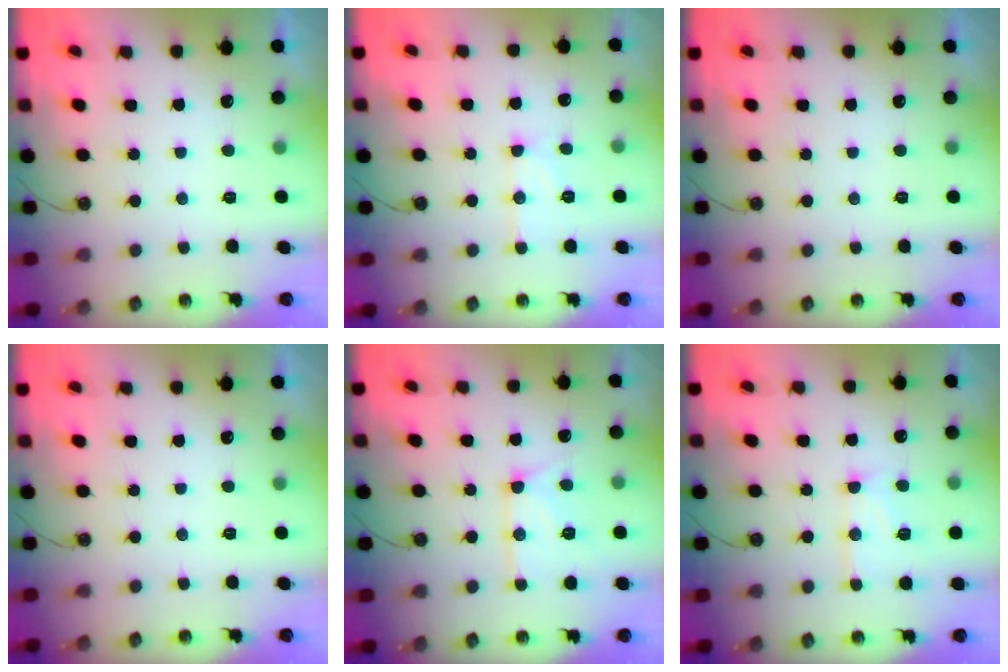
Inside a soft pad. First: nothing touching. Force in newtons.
{"total": 9.5, "press": 9.5, "slide": 0.9}
{"total": 0.0}
{"total": 0.0}
{"total": 13.6, "press": 13.5, "slide": 1.2}
{"total": 12.0, "press": 11.9, "slide": 1.1}